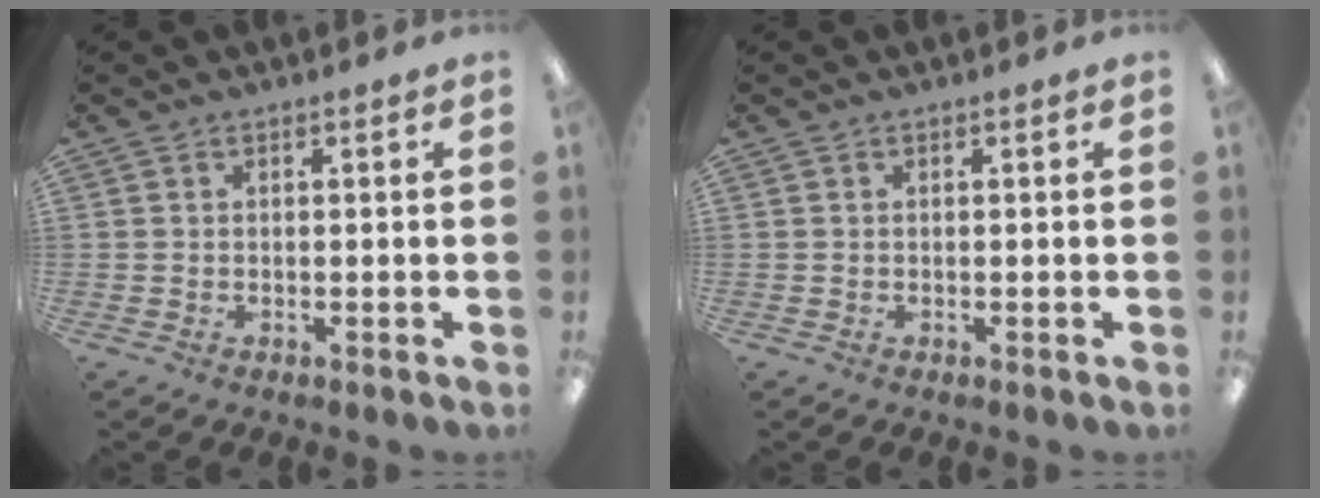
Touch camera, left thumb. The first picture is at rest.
{"total": 0.0}